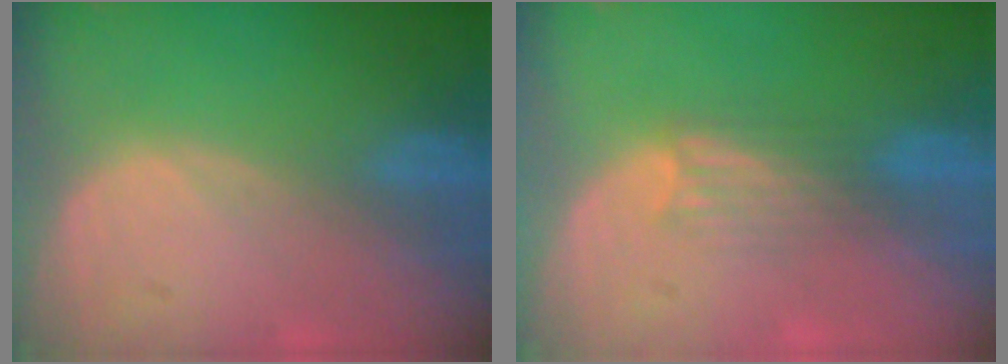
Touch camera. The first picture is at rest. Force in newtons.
{"total": 3.2, "press": 2.9, "slide": 1.5}